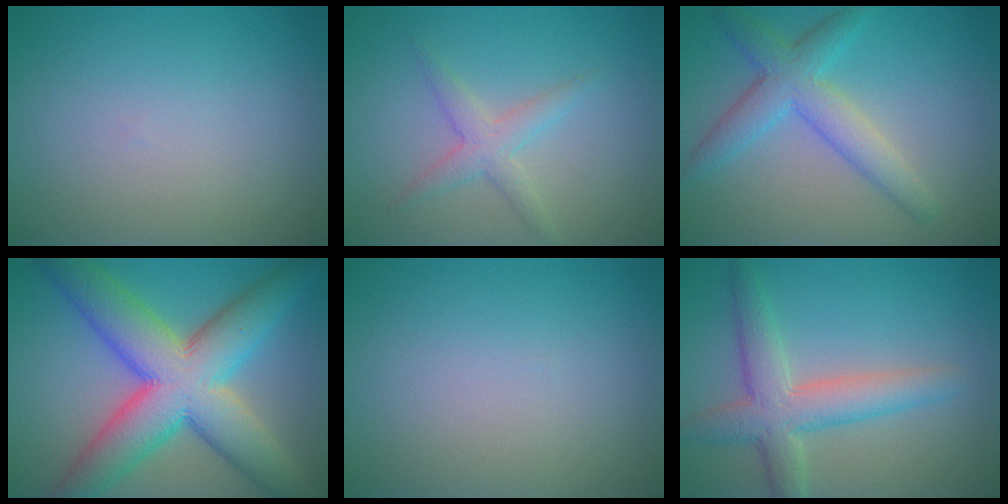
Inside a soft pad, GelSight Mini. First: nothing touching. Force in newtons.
{"total": 2.4, "press": 2.4, "slide": 0.1}
{"total": 4.6, "press": 4.6, "slide": 0.1}
{"total": 12.1, "press": 12.1, "slide": 0.2}
{"total": 0.0}
{"total": 5.2, "press": 5.1, "slide": 0.4}